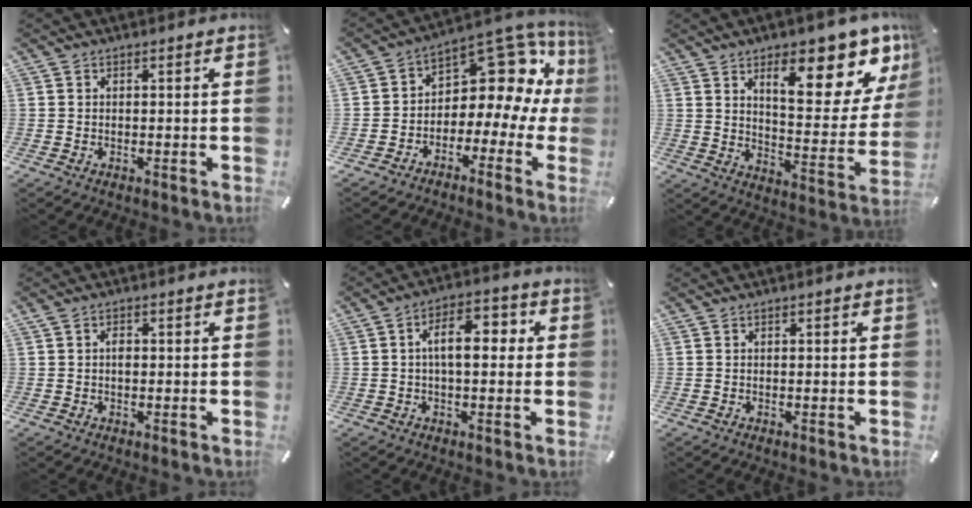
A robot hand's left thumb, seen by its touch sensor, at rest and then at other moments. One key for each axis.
{"total": 12.9, "fx": 5.7, "fy": 8.3, "fz": 8.1, "tx": -0.104, "ty": -0.055, "tz": 0.095}
{"total": 18.8, "fx": 10.7, "fy": 7.4, "fz": 13.6, "tx": -0.176, "ty": -0.080, "tz": 0.164}
{"total": 1.9, "fx": 0.0, "fy": 1.2, "fz": 1.5, "tx": -0.030, "ty": 0.003, "tz": -0.001}
{"total": 9.2, "fx": 0.6, "fy": 4.8, "fz": 7.8, "tx": -0.115, "ty": 0.009, "tz": 0.004}
{"total": 0.0}